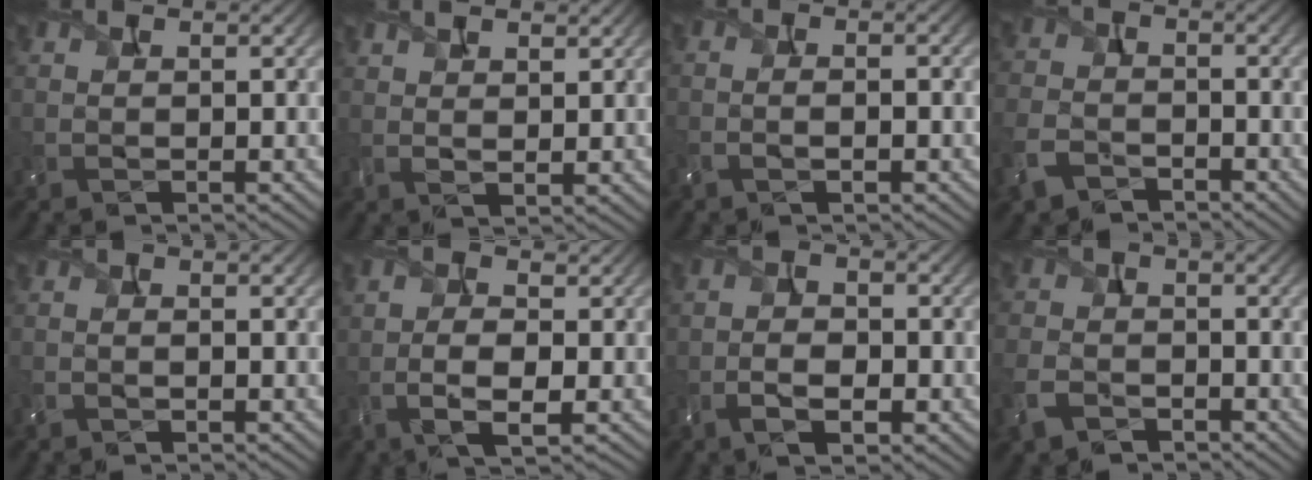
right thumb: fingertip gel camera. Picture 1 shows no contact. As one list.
[{"total": 3.3, "force": [2.4, 1.2, 2.0], "torque": [-0.039, -0.002, 0.050]}, {"total": 2.6, "force": [-1.0, 1.1, 2.2], "torque": [-0.027, 0.007, -0.025]}, {"total": 5.7, "force": [-3.6, 3.5, 2.6], "torque": [-0.073, -0.008, -0.080]}, {"total": 1.3, "force": [-0.8, 0.4, 1.0], "torque": [-0.022, 0.001, -0.020]}, {"total": 6.0, "force": [-1.2, 2.2, 5.4], "torque": [-0.114, 0.002, -0.025]}, {"total": 4.8, "force": [-2.1, 2.3, 3.6], "torque": [-0.062, -0.002, -0.045]}, {"total": 5.0, "force": [-3.1, 3.2, 2.4], "torque": [-0.067, -0.007, -0.069]}]